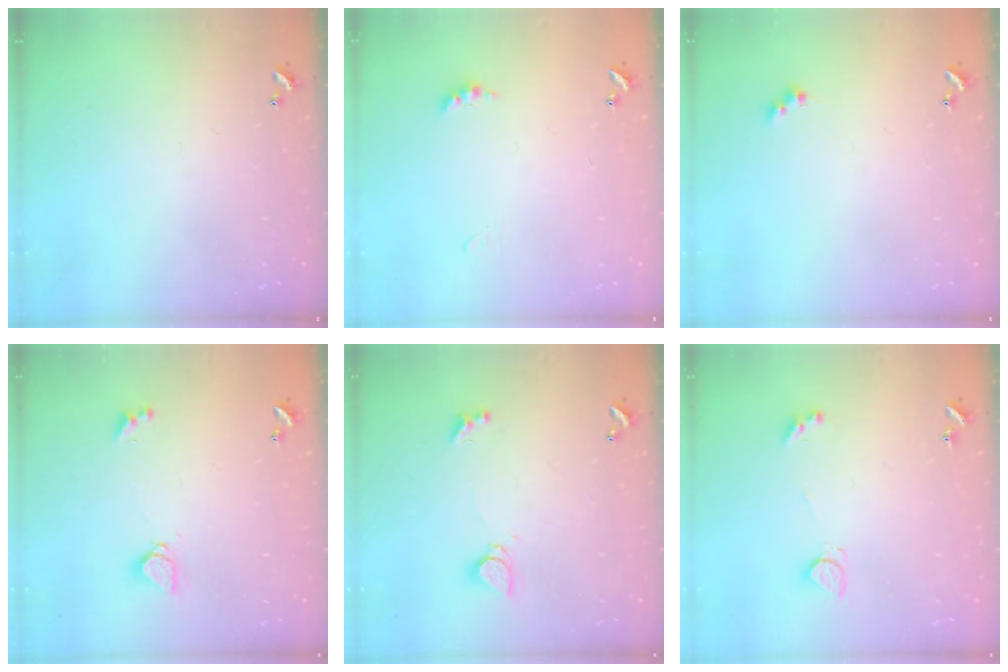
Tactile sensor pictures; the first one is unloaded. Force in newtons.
{"total": 3.2, "press": 3.1, "slide": 0.6}
{"total": 3.0, "press": 2.9, "slide": 0.5}
{"total": 1.6, "press": 1.6, "slide": 0.5}
{"total": 1.0, "press": 0.9, "slide": 0.4}
{"total": 2.4, "press": 2.3, "slide": 0.6}